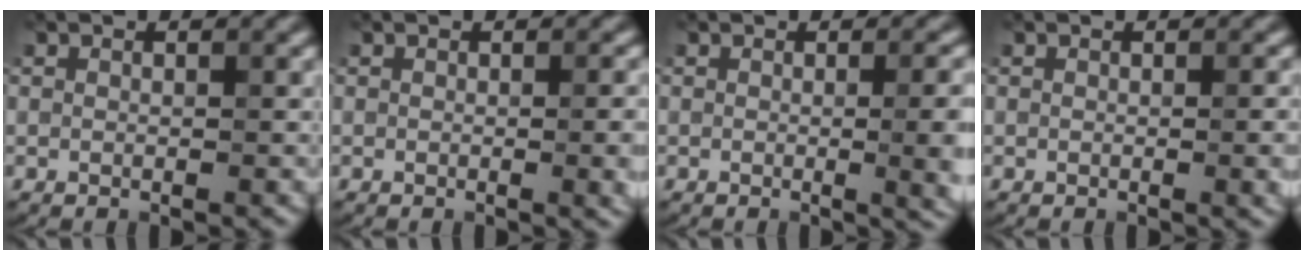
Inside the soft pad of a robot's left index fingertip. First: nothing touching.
{"total": 2.7, "force": [-0.2, 0.8, 2.6], "torque": [-0.025, -0.001, -0.004]}
{"total": 6.0, "force": [-0.3, 2.6, 5.4], "torque": [-0.037, -0.006, 0.003]}
{"total": 1.9, "force": [-0.2, 0.5, 1.9], "torque": [-0.019, -0.002, -0.003]}